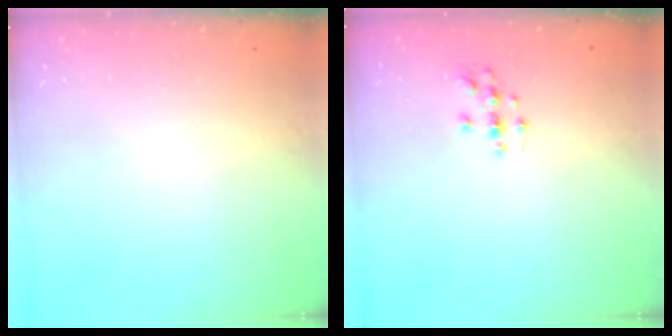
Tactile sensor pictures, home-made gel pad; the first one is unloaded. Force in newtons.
{"total": 3.0, "press": 3.0, "slide": 0.3}